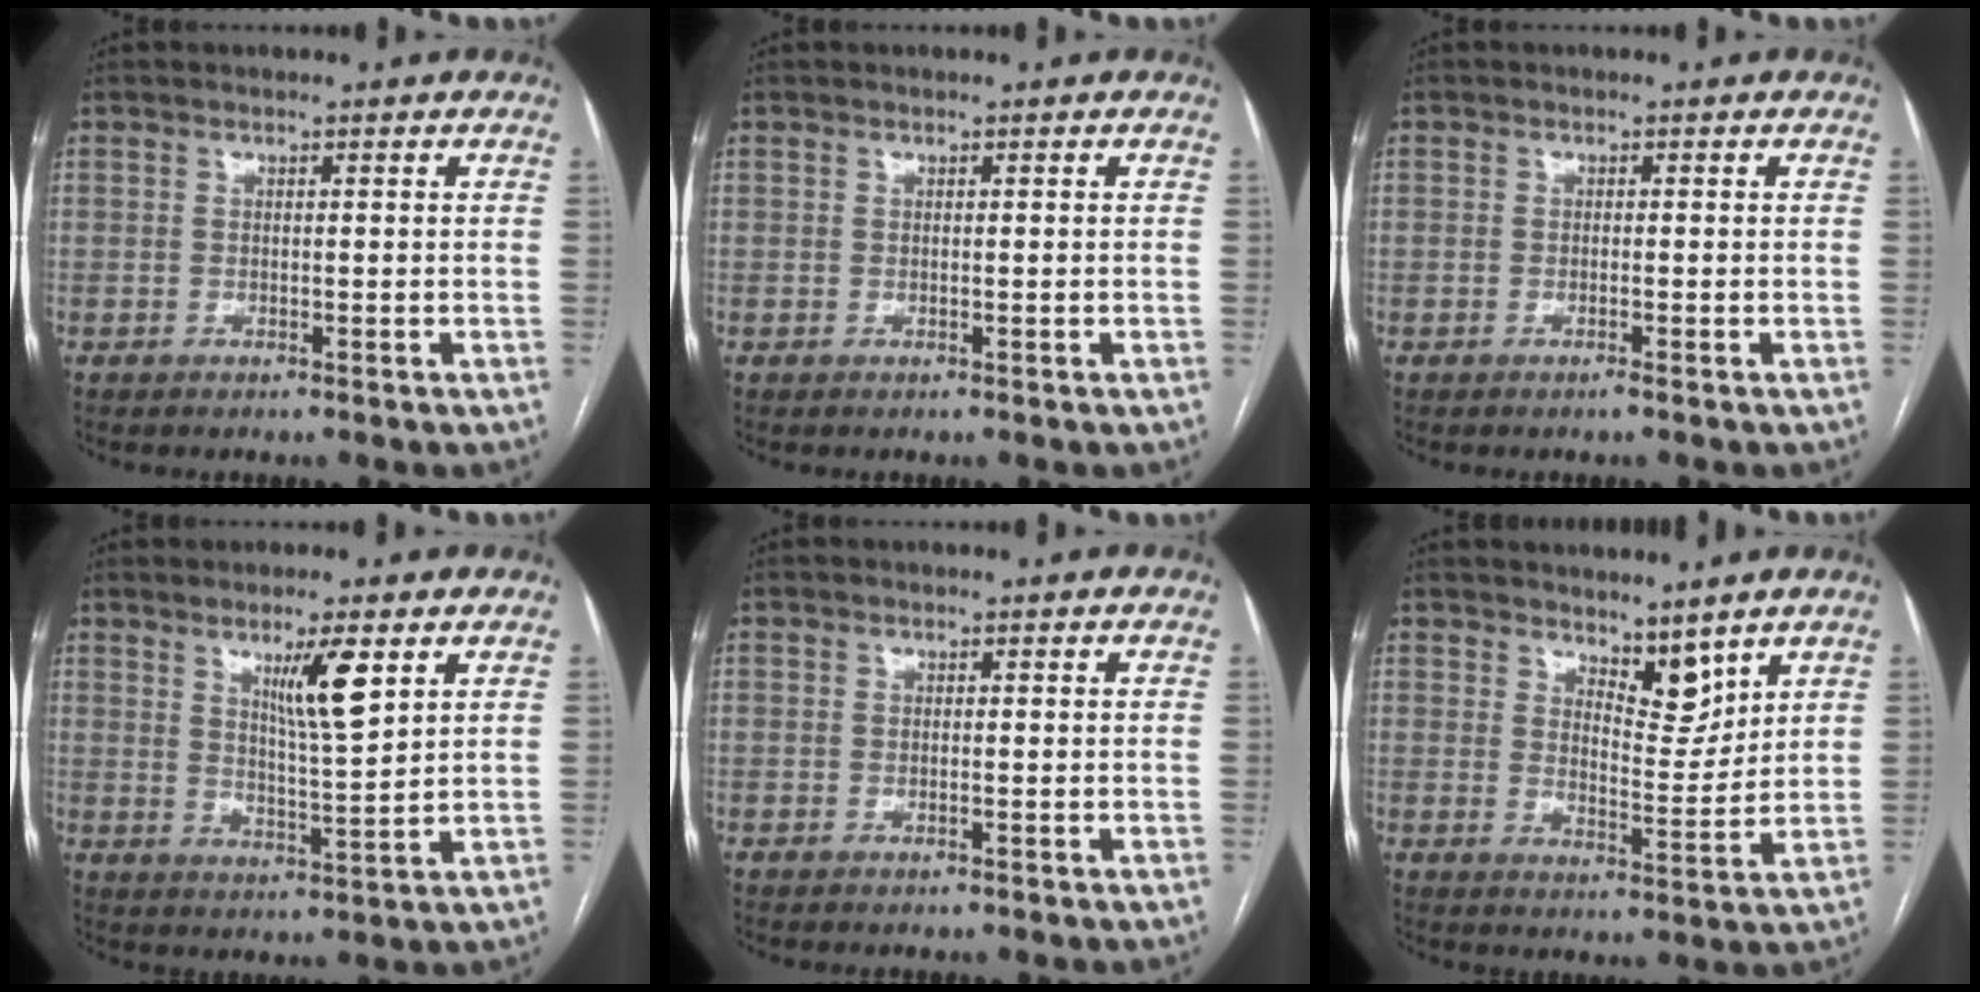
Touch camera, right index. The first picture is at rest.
{"total": 0.0}
{"total": 0.7, "force": [-0.5, -0.1, 0.5], "torque": [-0.011, -0.001, -0.009]}
{"total": 7.1, "force": [3.5, 0.3, 6.2], "torque": [-0.107, -0.012, 0.063]}
{"total": 0.0}
{"total": 5.5, "force": [4.4, 2.1, 2.6], "torque": [-0.040, -0.008, 0.080]}